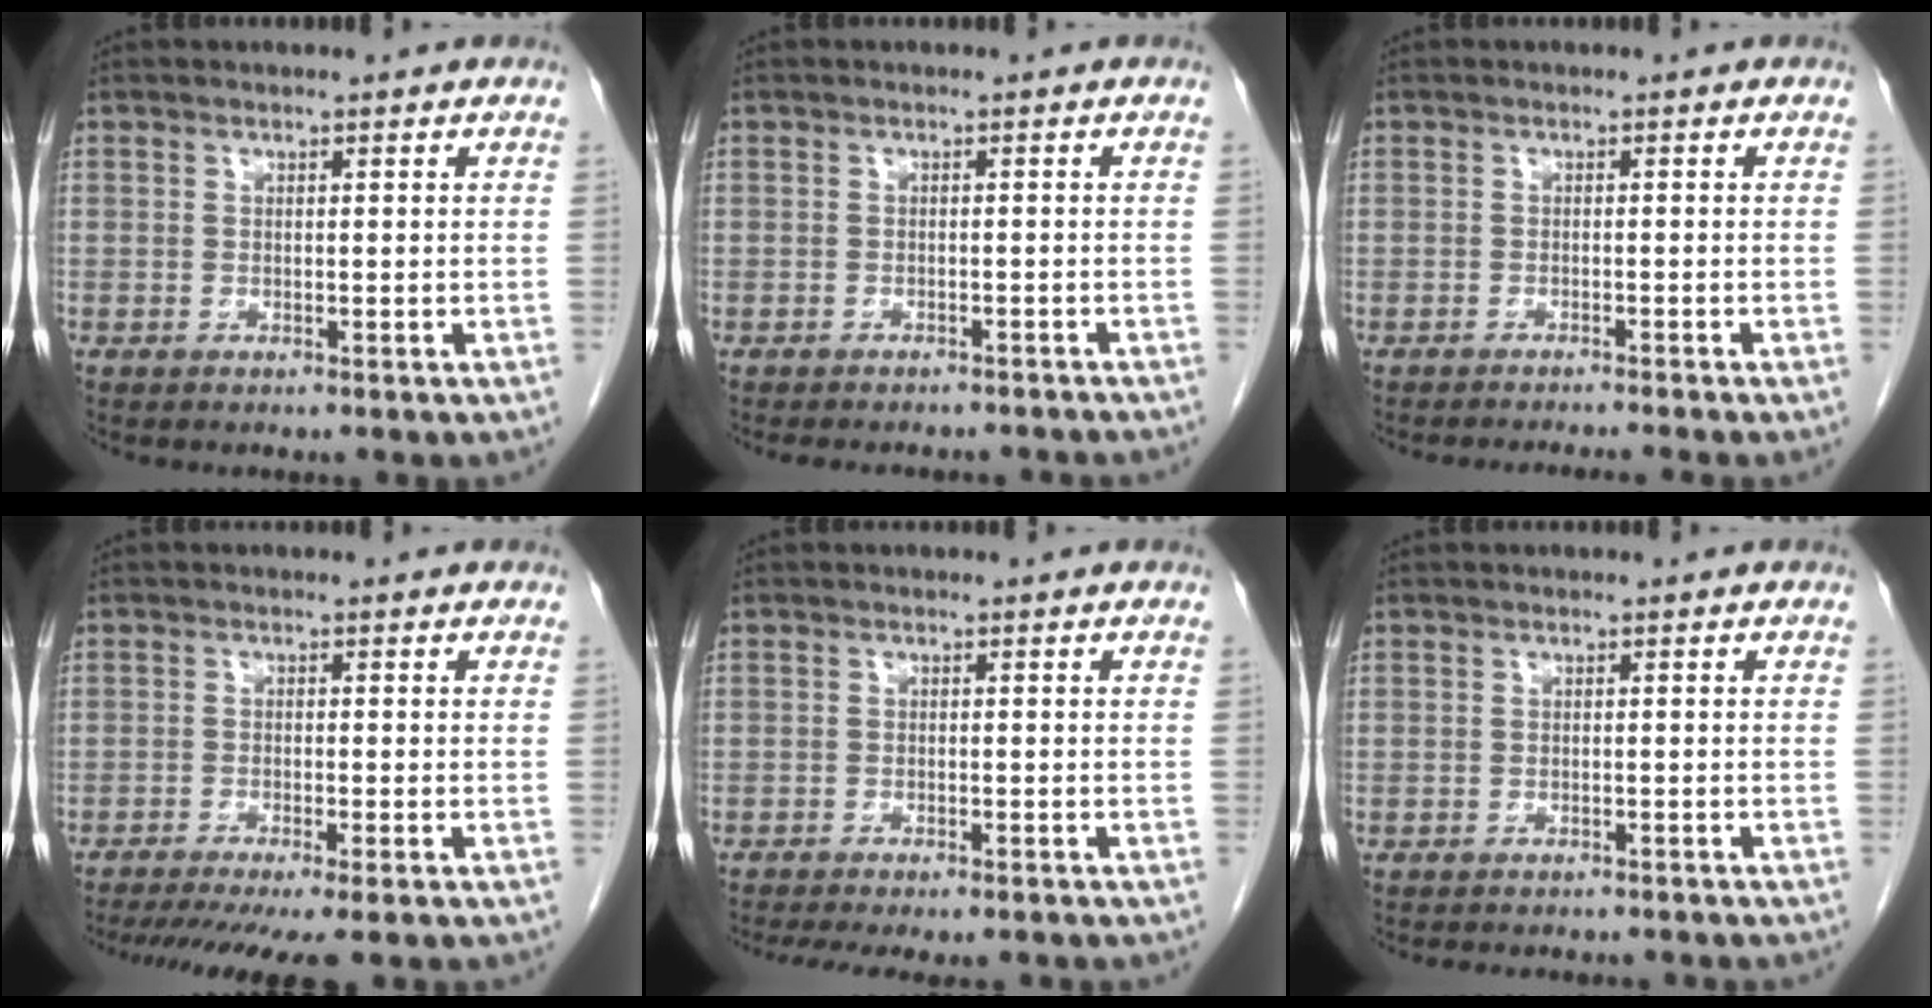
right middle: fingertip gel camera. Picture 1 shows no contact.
{"total": 9.6, "force": [-8.8, 2.3, 3.1], "torque": [-0.040, 0.001, -0.097]}
{"total": 5.2, "force": [-4.8, -1.0, 1.8], "torque": [-0.012, -0.008, -0.067]}
{"total": 11.7, "force": [-9.9, 0.1, 6.1], "torque": [-0.075, -0.026, -0.145]}
{"total": 11.5, "force": [-10.1, 2.4, 4.9], "torque": [-0.078, -0.010, -0.131]}
{"total": 8.1, "force": [-7.4, 1.8, 2.7], "torque": [-0.031, -0.001, -0.083]}